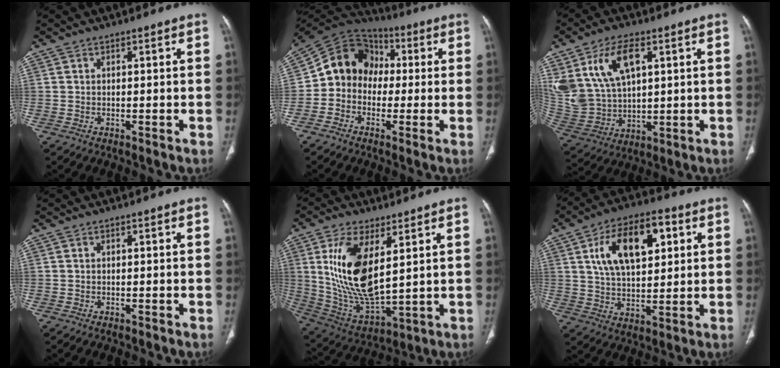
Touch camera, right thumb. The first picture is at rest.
{"total": 12.2, "force": [-0.2, 10.5, 6.1], "torque": [-0.075, 0.040, -0.020]}
{"total": 17.1, "force": [7.1, 9.9, 12.0], "torque": [-0.244, -0.019, 0.154]}
{"total": 0.0}
{"total": 16.9, "force": [4.9, 7.6, 14.3], "torque": [-0.274, -0.028, 0.111]}
{"total": 16.2, "force": [5.4, 8.4, 12.8], "torque": [-0.192, 0.002, 0.093]}